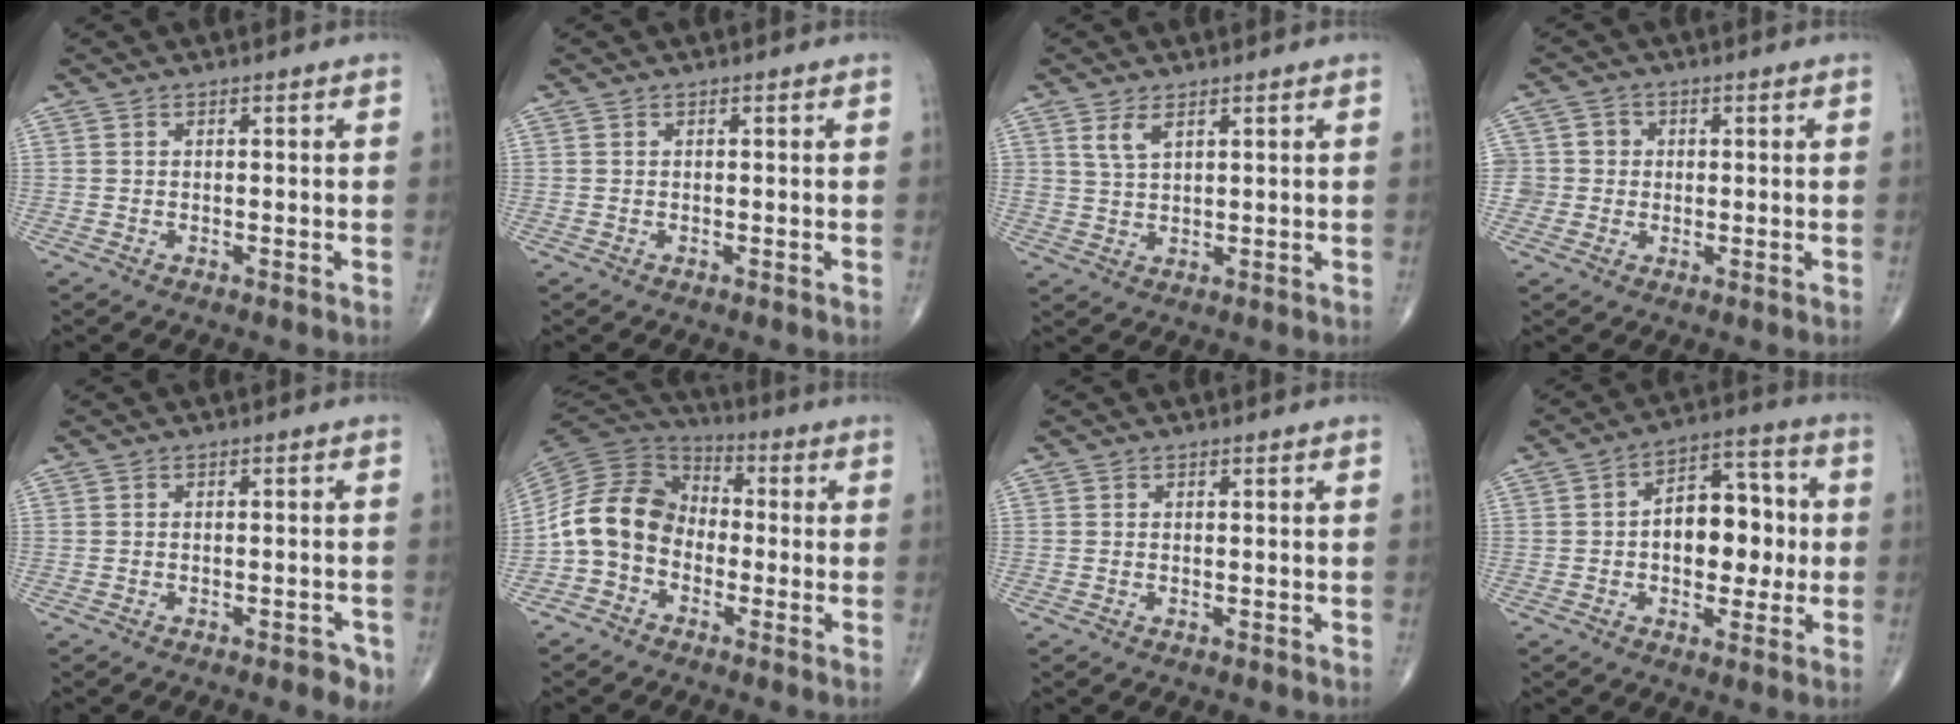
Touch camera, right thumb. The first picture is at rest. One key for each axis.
{"total": 0.0}
{"total": 3.3, "fx": 1.9, "fy": 1.5, "fz": 2.2, "tx": -0.043, "ty": -0.009, "tz": 0.044}
{"total": 4.5, "fx": 0.0, "fy": 4.4, "fz": 0.4, "tx": 0.026, "ty": 0.009, "tz": -0.005}
{"total": 3.9, "fx": -2.2, "fy": 1.5, "fz": 2.8, "tx": -0.027, "ty": 0.009, "tz": -0.025}
{"total": 12.0, "fx": -3.0, "fy": 9.5, "fz": 6.6, "tx": -0.116, "ty": 0.052, "tz": -0.075}
{"total": 0.0}
{"total": 12.3, "fx": -0.3, "fy": 7.7, "fz": 9.5, "tx": -0.097, "ty": 0.031, "tz": -0.009}